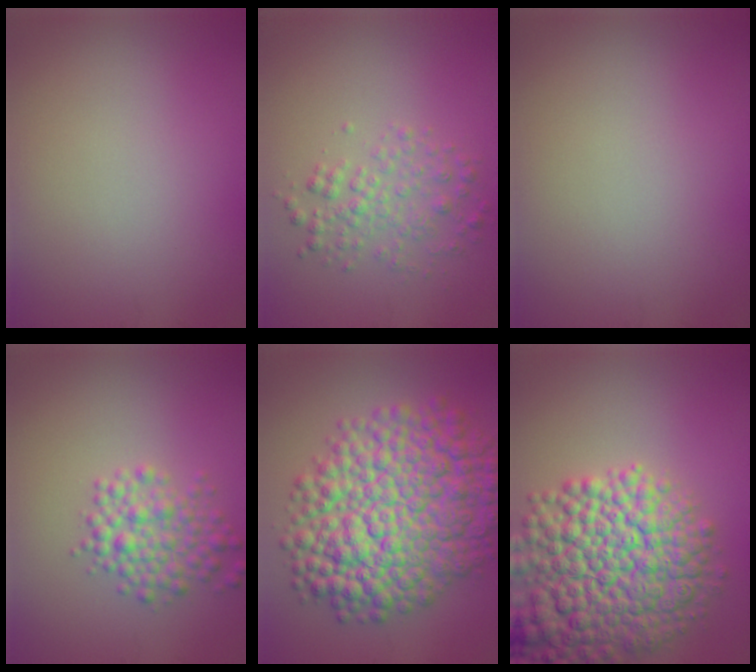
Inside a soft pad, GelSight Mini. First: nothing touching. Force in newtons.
{"total": 2.8, "press": 2.8, "slide": 0.0}
{"total": 0.0}
{"total": 3.6, "press": 3.6, "slide": 0.0}
{"total": 13.0, "press": 13.0, "slide": 0.3}
{"total": 11.9, "press": 11.9, "slide": 0.5}